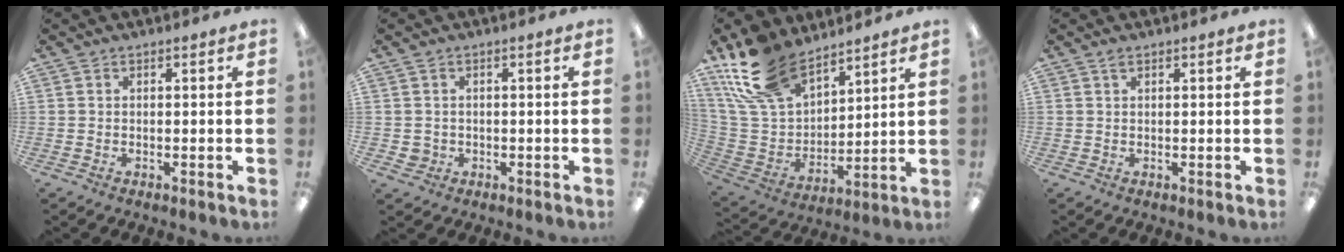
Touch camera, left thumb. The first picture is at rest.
{"total": 2.2, "force": [0.1, 2.2, 0.5], "torque": [-0.010, 0.003, 0.001]}
{"total": 19.1, "force": [13.8, 9.8, 8.8], "torque": [-0.195, -0.062, 0.262]}
{"total": 1.0, "force": [0.7, 0.3, 0.6], "torque": [-0.015, 0.003, 0.012]}